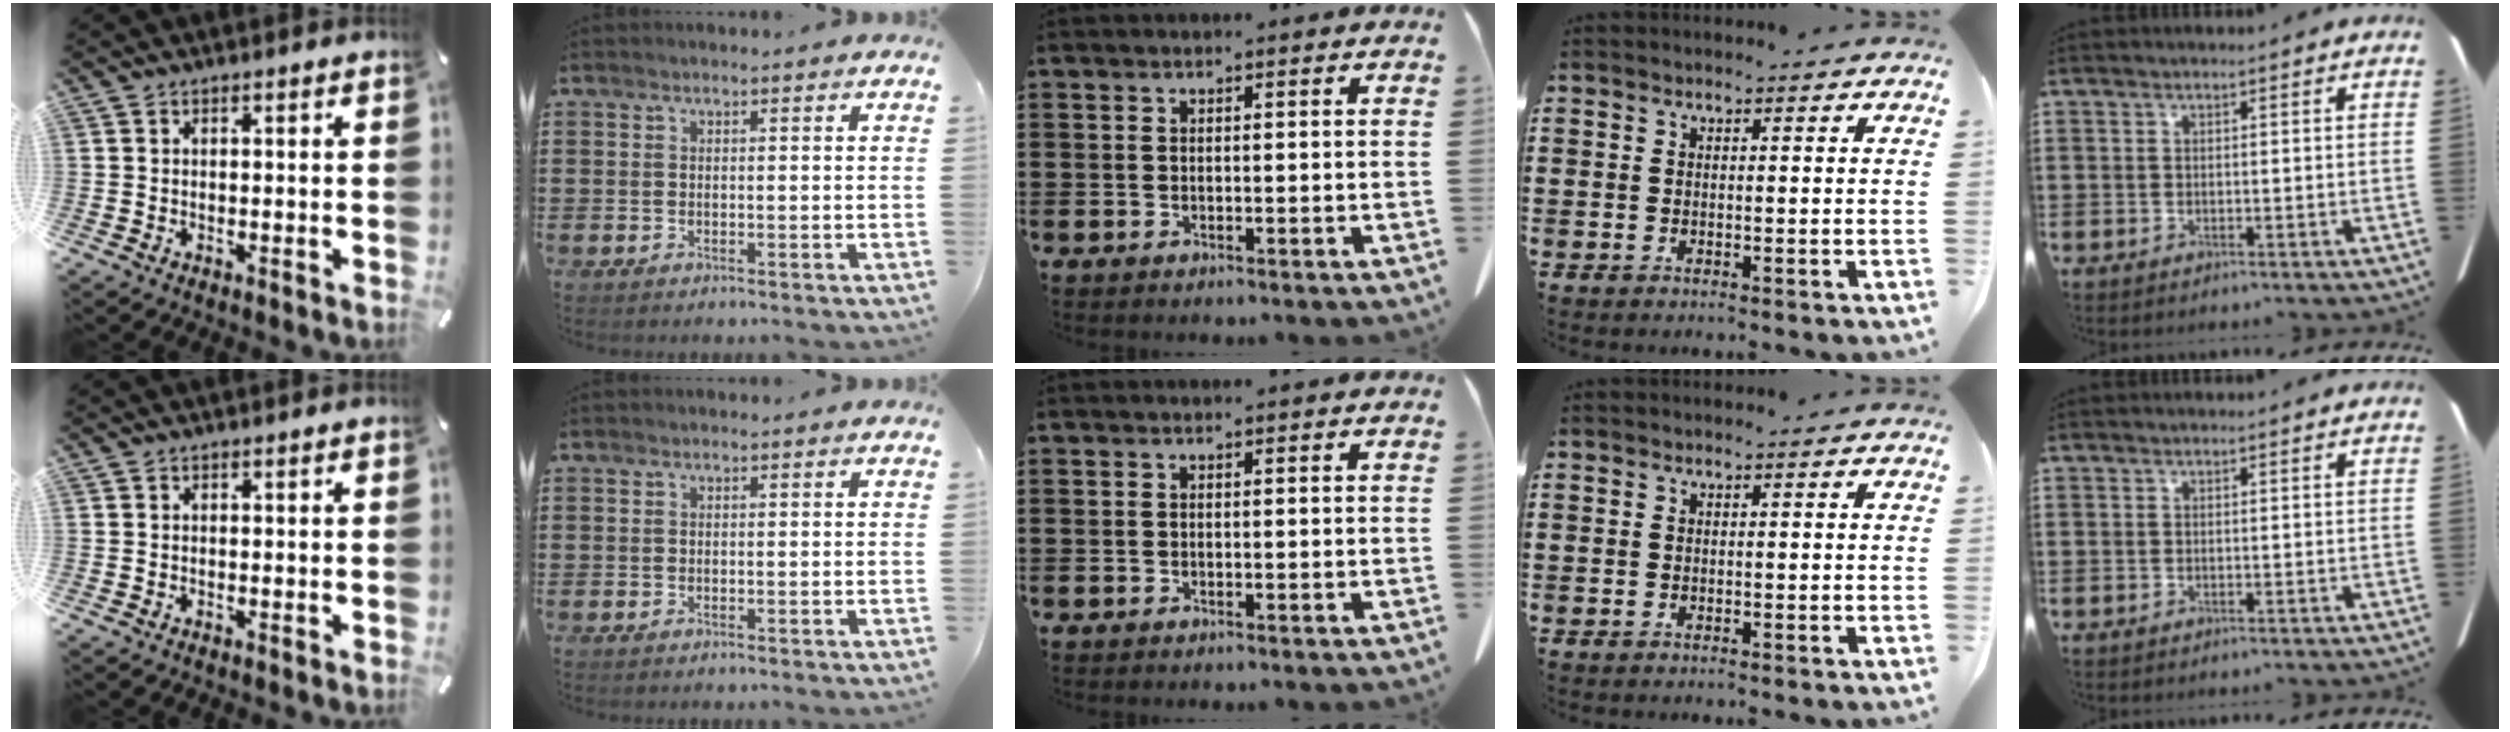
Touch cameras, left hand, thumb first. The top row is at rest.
{}